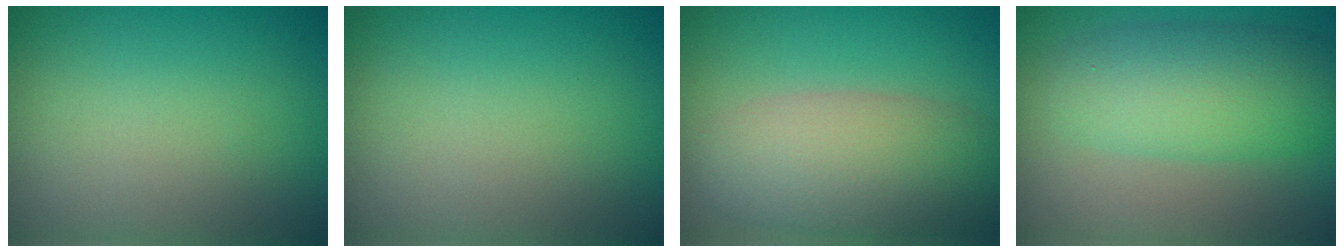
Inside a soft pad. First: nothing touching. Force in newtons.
{"total": 0.0}
{"total": 6.8, "press": 6.8, "slide": 0.2}
{"total": 5.8, "press": 5.8, "slide": 0.2}